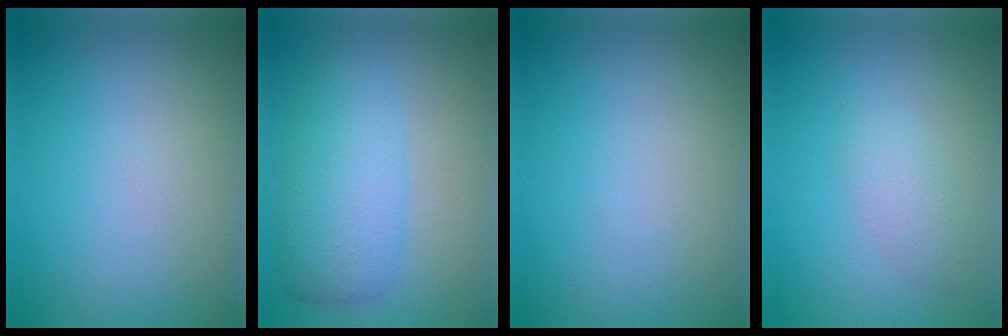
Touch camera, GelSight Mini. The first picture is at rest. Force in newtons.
{"total": 5.8, "press": 5.8, "slide": 0.1}
{"total": 0.0}
{"total": 2.0, "press": 1.9, "slide": 0.1}